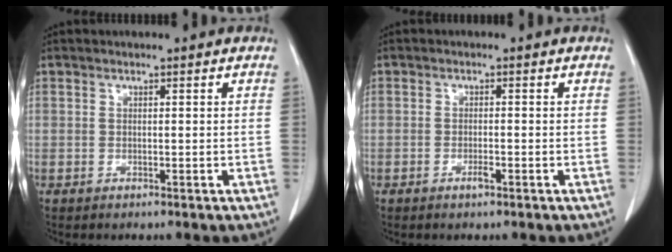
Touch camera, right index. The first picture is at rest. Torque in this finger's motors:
{"motor_torque": [-0.11, 0.11, -0.06, 0.02]}